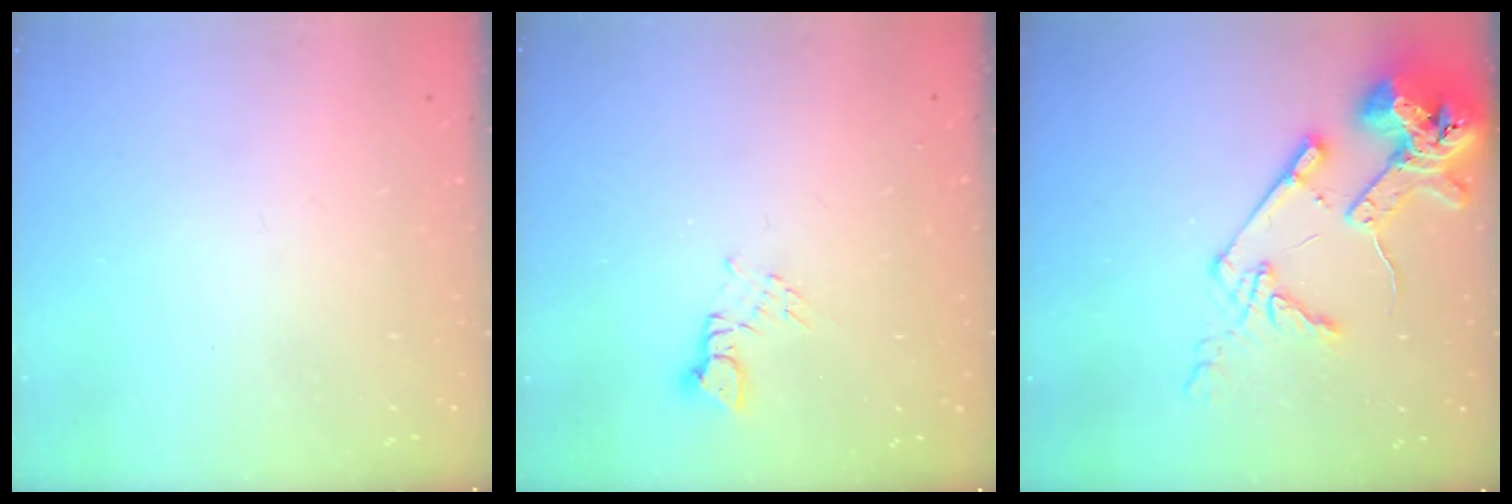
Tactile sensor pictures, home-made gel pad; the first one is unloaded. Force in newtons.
{"total": 2.8, "press": 2.8, "slide": 0.3}
{"total": 15.9, "press": 15.8, "slide": 2.0}